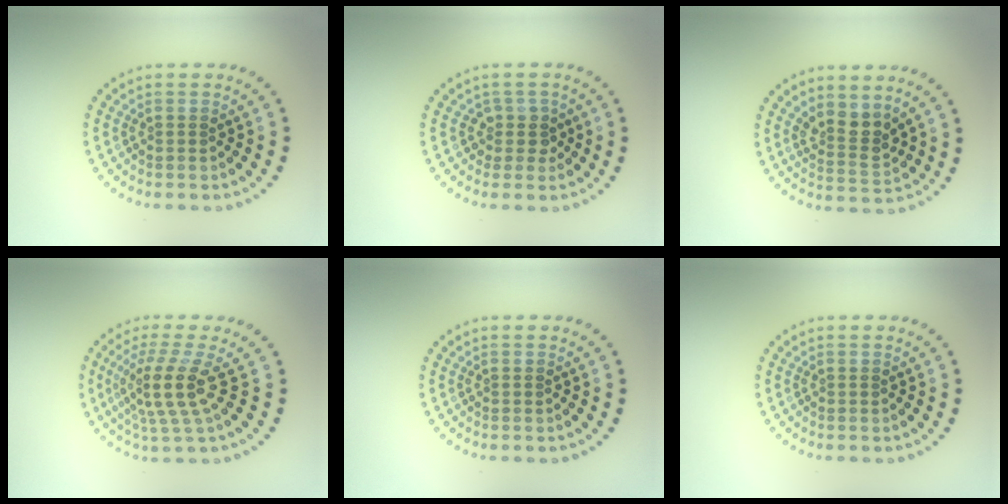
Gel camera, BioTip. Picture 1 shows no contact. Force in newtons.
{"total": 1.7, "press": 1.4, "slide": 1.0}
{"total": 2.7, "press": 2.2, "slide": 1.6}
{"total": 4.1, "press": 2.9, "slide": 2.9}
{"total": 0.0}
{"total": 0.0}